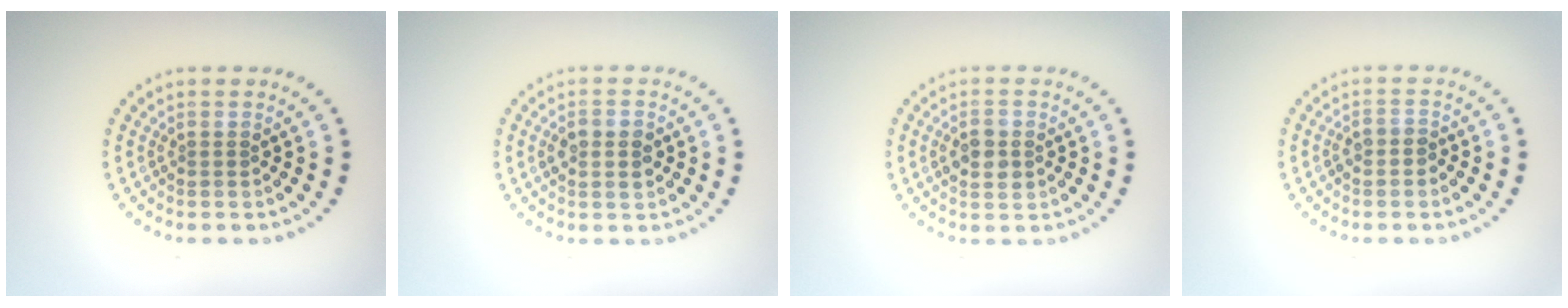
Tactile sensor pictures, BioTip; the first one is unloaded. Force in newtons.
{"total": 2.3, "press": 2.3, "slide": 0.1}
{"total": 2.7, "press": 2.7, "slide": 0.1}
{"total": 1.5, "press": 1.3, "slide": 0.8}